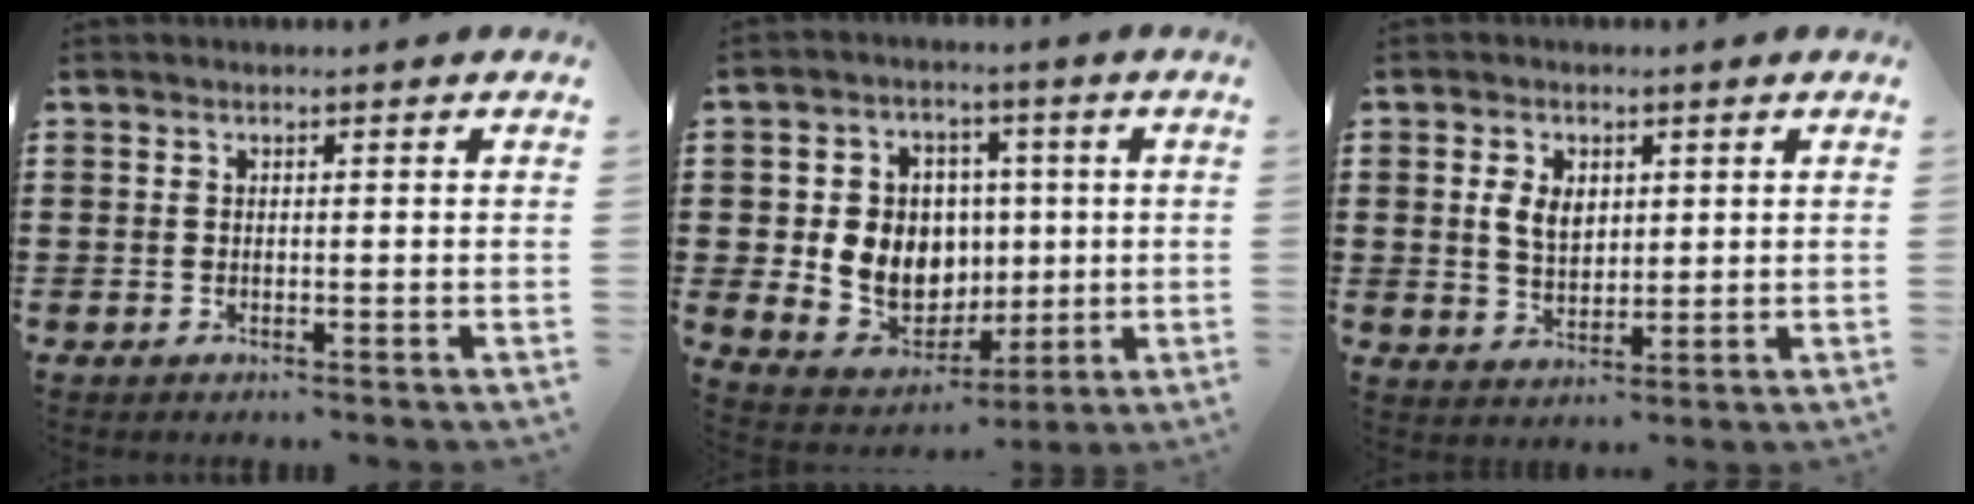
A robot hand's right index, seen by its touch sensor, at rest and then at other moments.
{"total": 9.3, "force": [0.5, 8.5, 3.7], "torque": [-0.094, 0.010, 0.020]}
{"total": 4.6, "force": [1.1, 3.1, 3.2], "torque": [-0.064, 0.008, 0.018]}